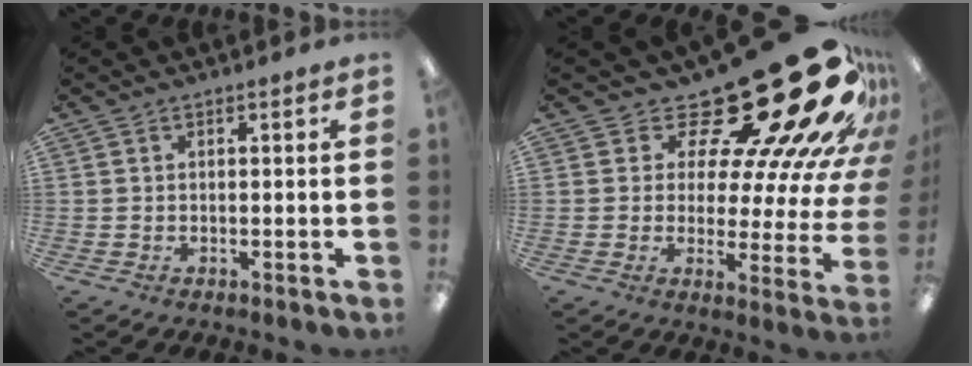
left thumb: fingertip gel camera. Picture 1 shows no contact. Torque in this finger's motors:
{"motor_torque": [2.57, 2.45, 1.36, -1.37, 0.05]}